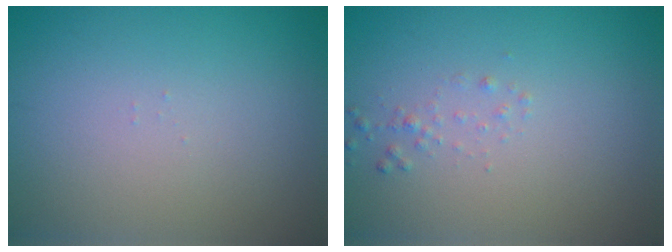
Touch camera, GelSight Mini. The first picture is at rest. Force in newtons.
{"total": 0.7, "press": 0.7, "slide": 0.0}